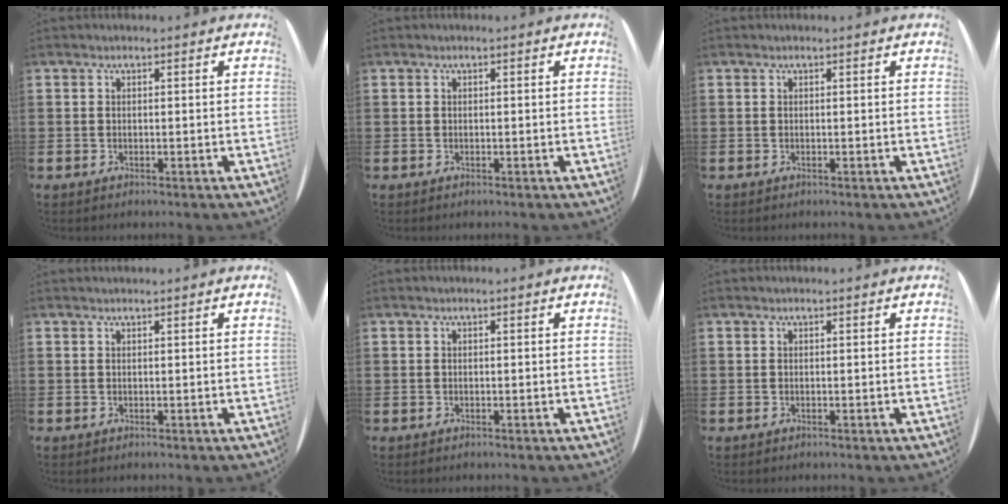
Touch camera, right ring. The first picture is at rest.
{"total": 0.0}
{"total": 0.0}
{"total": 0.0}
{"total": 0.0}
{"total": 0.0}